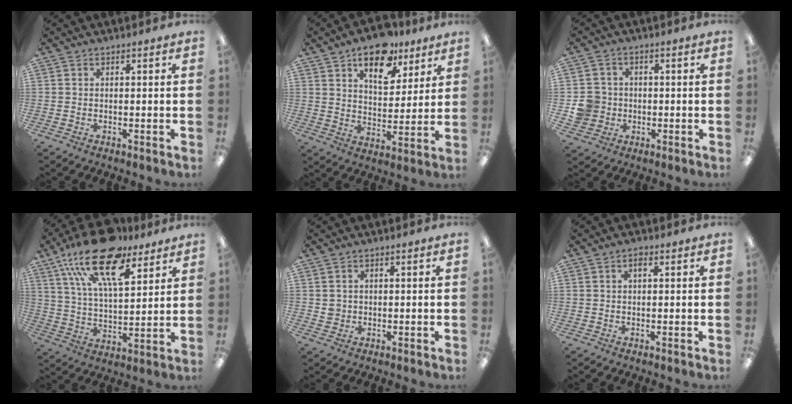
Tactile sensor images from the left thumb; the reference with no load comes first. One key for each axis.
{"total": 14.7, "fx": 9.9, "fy": 7.7, "fz": 7.7, "tx": -0.097, "ty": -0.051, "tz": 0.172}
{"total": 6.9, "fx": -0.6, "fy": 6.6, "fz": 2.0, "tx": -0.053, "ty": 0.016, "tz": -0.006}
{"total": 20.5, "fx": 13.8, "fy": 8.3, "fz": 12.7, "tx": -0.225, "ty": -0.069, "tz": 0.243}
{"total": 2.0, "fx": 0.5, "fy": 2.0, "fz": 0.3, "tx": -0.009, "ty": 0.003, "tz": 0.008}
{"total": 1.7, "fx": 0.7, "fy": 0.8, "fz": 1.3, "tx": -0.021, "ty": 0.002, "tz": 0.010}